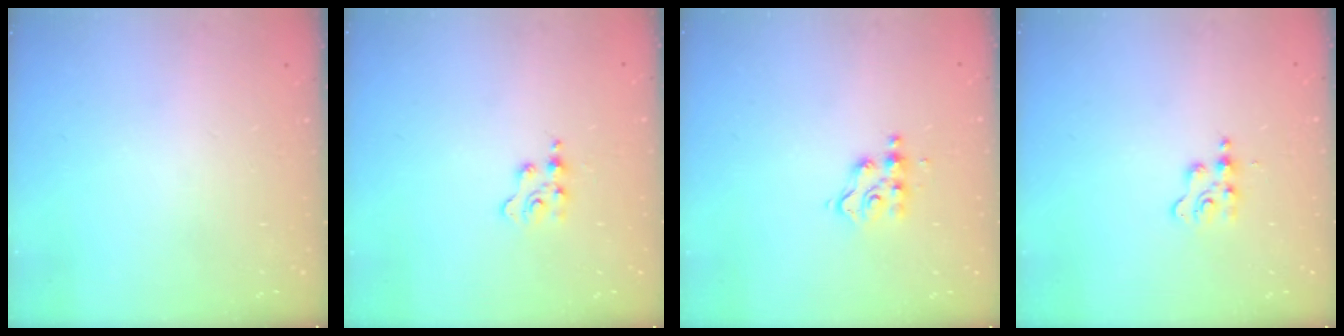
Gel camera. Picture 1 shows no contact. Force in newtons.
{"total": 2.3, "press": 2.3, "slide": 0.3}
{"total": 6.1, "press": 6.1, "slide": 0.3}
{"total": 3.3, "press": 3.3, "slide": 0.4}